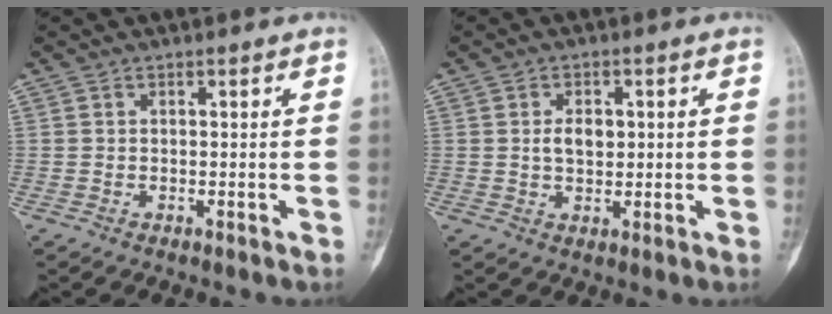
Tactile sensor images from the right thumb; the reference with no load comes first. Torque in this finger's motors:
{"motor_torque": [-0.03, 0.52, 0.24, -0.24, 0.05]}